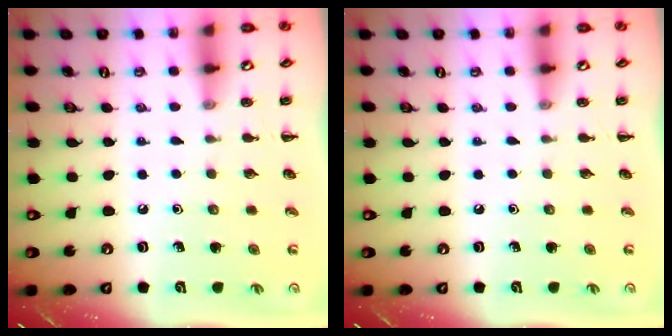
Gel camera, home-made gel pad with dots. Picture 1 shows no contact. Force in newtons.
{"total": 0.0}